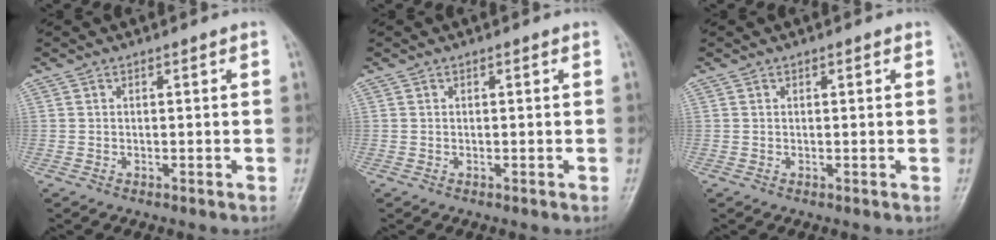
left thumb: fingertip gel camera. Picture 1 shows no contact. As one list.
[{"total": 0.0}, {"total": 0.7, "force": [0.3, 0.3, 0.5], "torque": [-0.006, 0.000, 0.003]}]